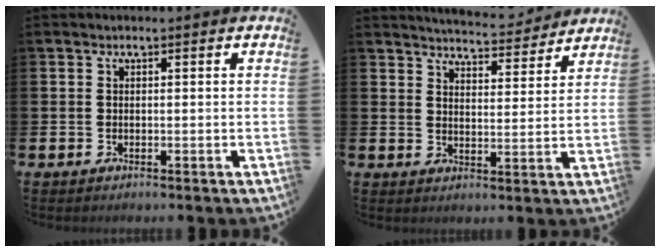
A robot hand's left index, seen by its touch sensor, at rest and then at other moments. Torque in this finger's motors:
{"motor_torque": [0.39, -1.75, 0.47, 0.10]}